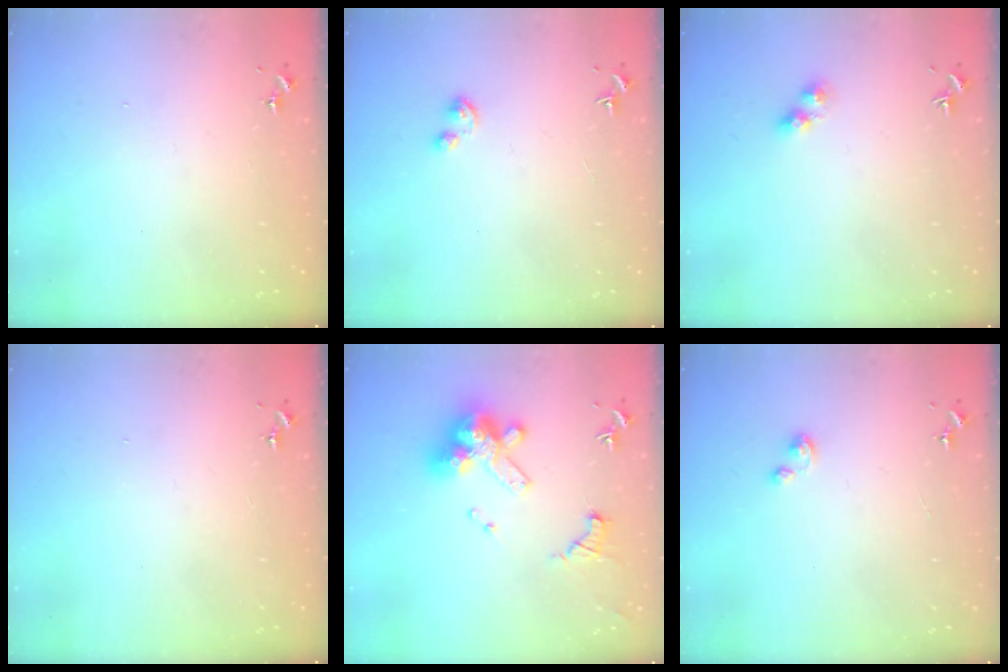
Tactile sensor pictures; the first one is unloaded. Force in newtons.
{"total": 2.9, "press": 2.9, "slide": 0.5}
{"total": 4.5, "press": 4.5, "slide": 0.2}
{"total": 0.0}
{"total": 15.5, "press": 15.4, "slide": 1.7}
{"total": 2.3, "press": 2.3, "slide": 0.2}